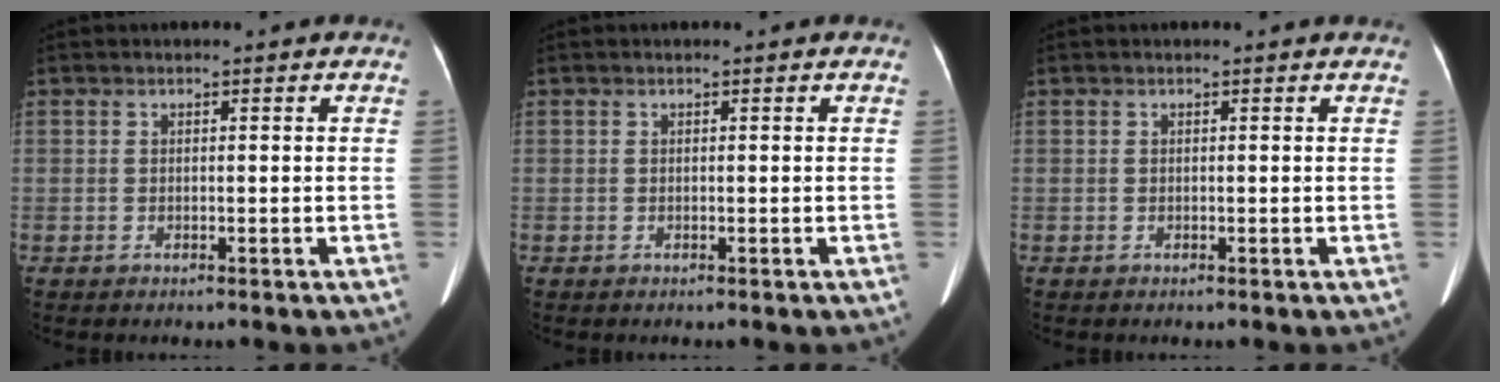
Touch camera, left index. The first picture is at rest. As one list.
[{"total": 0.0}, {"total": 0.9, "force": [0.9, 0.0, 0.2], "torque": [-0.010, 0.004, 0.008]}]